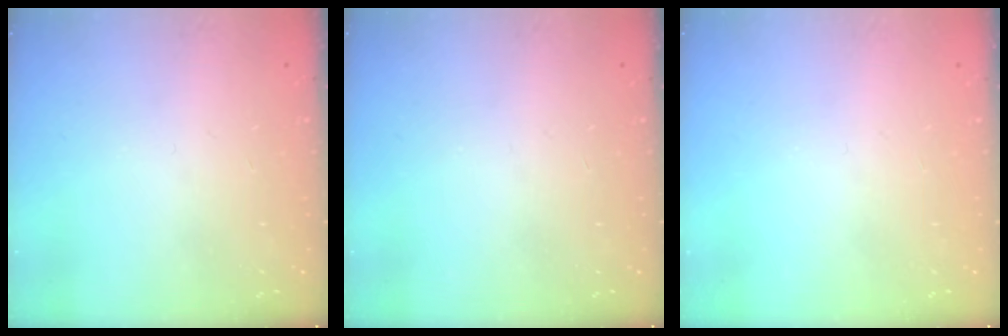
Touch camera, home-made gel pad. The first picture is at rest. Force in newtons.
{"total": 0.0}
{"total": 0.0}